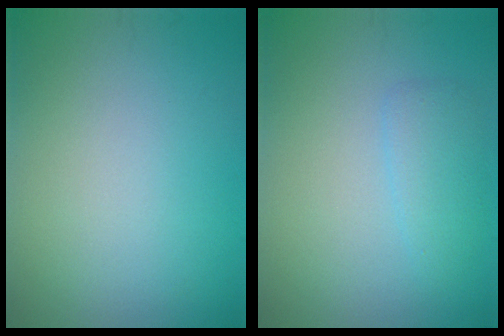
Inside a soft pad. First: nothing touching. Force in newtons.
{"total": 1.9, "press": 1.9, "slide": 0.1}